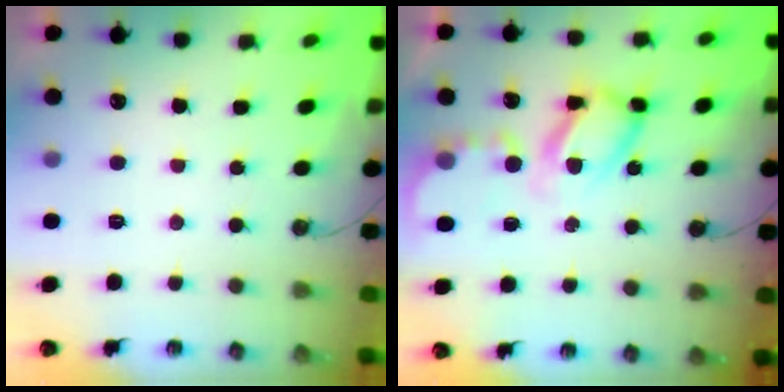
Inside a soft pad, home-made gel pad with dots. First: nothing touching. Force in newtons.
{"total": 11.9, "press": 11.8, "slide": 1.2}